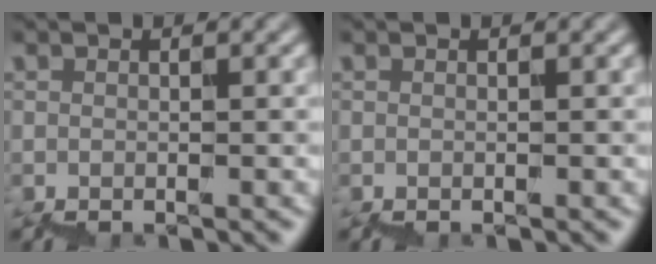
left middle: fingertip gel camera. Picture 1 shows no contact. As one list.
[{"total": 0.0}]